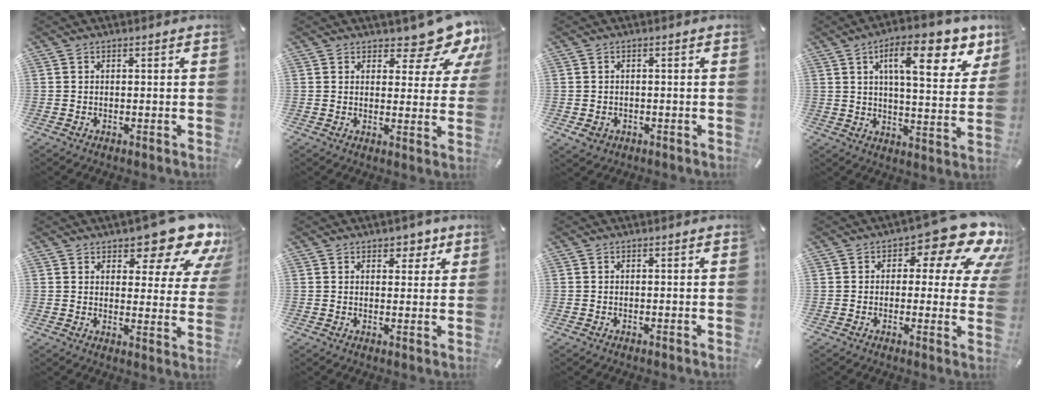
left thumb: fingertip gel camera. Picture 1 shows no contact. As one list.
[{"total": 9.8, "force": [7.7, 4.0, 4.5], "torque": [-0.043, -0.068, 0.130]}, {"total": 2.2, "force": [-1.0, 1.8, 0.6], "torque": [-0.010, 0.005, -0.020]}, {"total": 16.9, "force": [8.7, 6.2, 13.0], "torque": [-0.196, -0.027, 0.134]}, {"total": 13.8, "force": [10.1, 5.4, 7.7], "torque": [-0.092, -0.078, 0.167]}, {"total": 3.9, "force": [2.3, 2.9, 1.3], "torque": [0.008, -0.009, 0.032]}, {"total": 0.0}, {"total": 14.8, "force": [8.0, 6.8, 10.5], "torque": [-0.136, -0.053, 0.132]}]